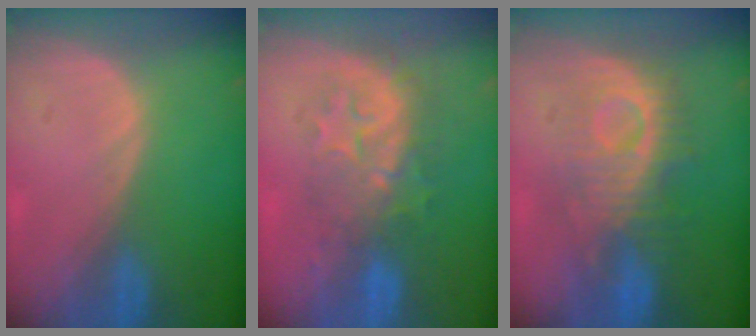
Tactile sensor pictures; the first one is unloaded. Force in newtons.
{"total": 8.4, "press": 7.9, "slide": 2.7}
{"total": 8.9, "press": 8.9, "slide": 0.6}